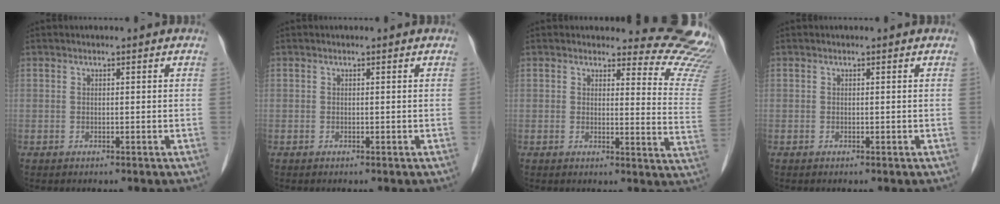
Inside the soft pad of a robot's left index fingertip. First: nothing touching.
{"total": 0.0}
{"total": 13.5, "force": [13.5, 1.4, 0.3], "torque": [0.033, -0.136, 0.107]}
{"total": 0.0}